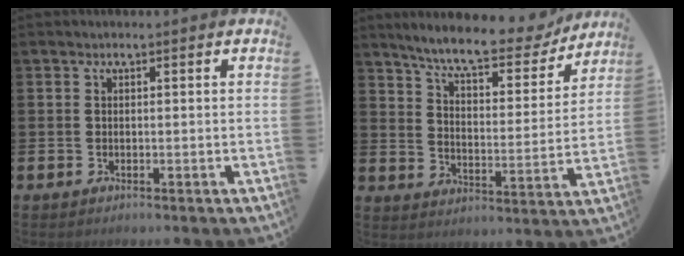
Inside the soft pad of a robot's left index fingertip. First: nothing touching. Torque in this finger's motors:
{"motor_torque": [1.05, -1.09, 0.79, 0.20]}